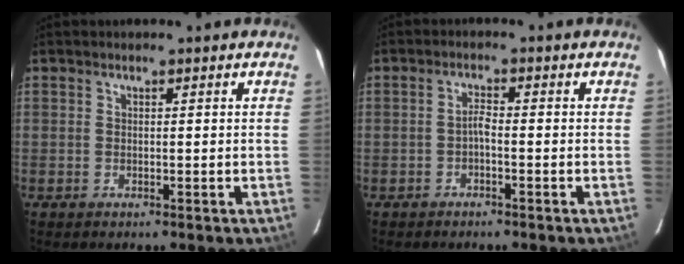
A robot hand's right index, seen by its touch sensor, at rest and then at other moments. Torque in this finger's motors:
{"motor_torque": [0.25, -0.04, 0.14, 0.04]}